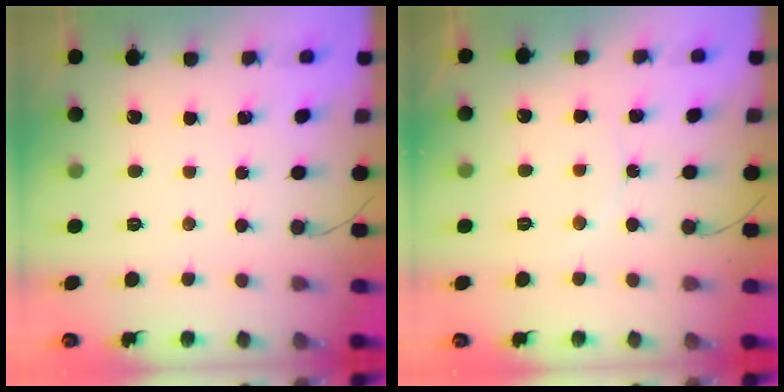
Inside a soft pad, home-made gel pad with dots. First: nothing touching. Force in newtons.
{"total": 5.3, "press": 5.3, "slide": 0.7}